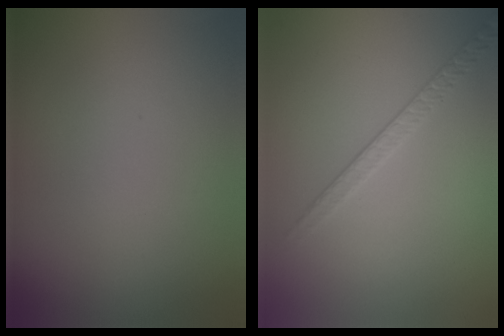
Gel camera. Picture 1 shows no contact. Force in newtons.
{"total": 1.9, "press": 1.4, "slide": 1.3}